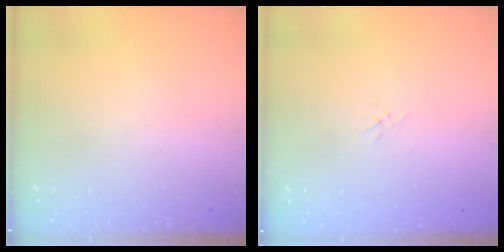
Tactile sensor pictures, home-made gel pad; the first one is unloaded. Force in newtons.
{"total": 1.1, "press": 1.0, "slide": 0.3}